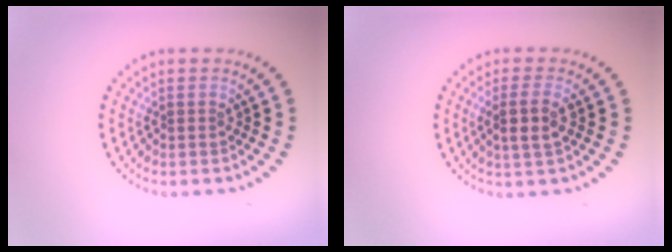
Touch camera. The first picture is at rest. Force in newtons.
{"total": 2.3, "press": 2.1, "slide": 1.1}